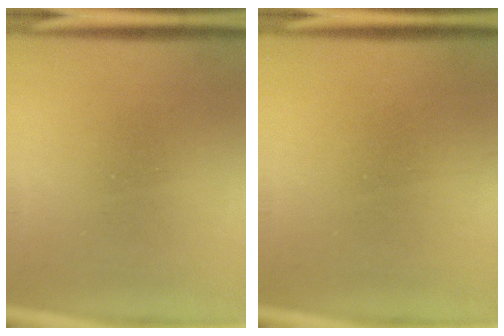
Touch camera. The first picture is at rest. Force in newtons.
{"total": 1.1}